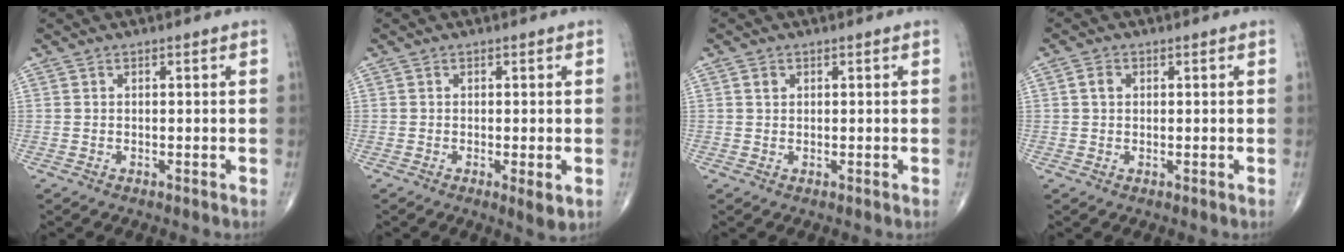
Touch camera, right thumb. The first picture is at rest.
{"total": 2.8, "force": [-0.8, 0.6, 2.7], "torque": [-0.043, -0.011, -0.013]}
{"total": 1.2, "force": [0.5, 1.0, 0.6], "torque": [-0.005, -0.001, 0.008]}
{"total": 2.0, "force": [0.5, 1.5, 1.2], "torque": [-0.019, 0.004, 0.008]}